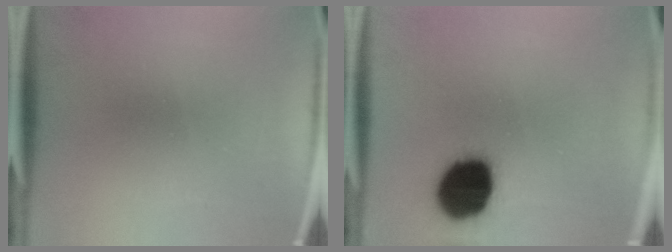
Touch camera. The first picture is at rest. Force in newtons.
{"total": 17.9}